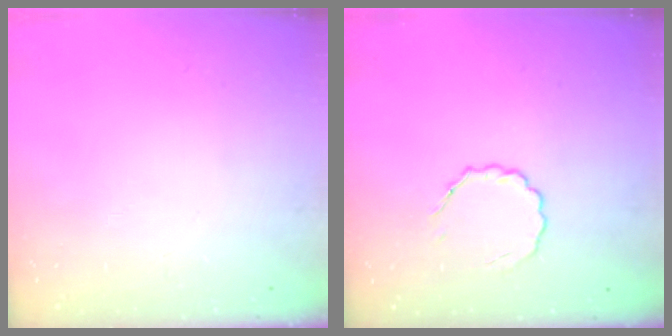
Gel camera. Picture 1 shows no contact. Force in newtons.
{"total": 4.6, "press": 4.5, "slide": 1.0}